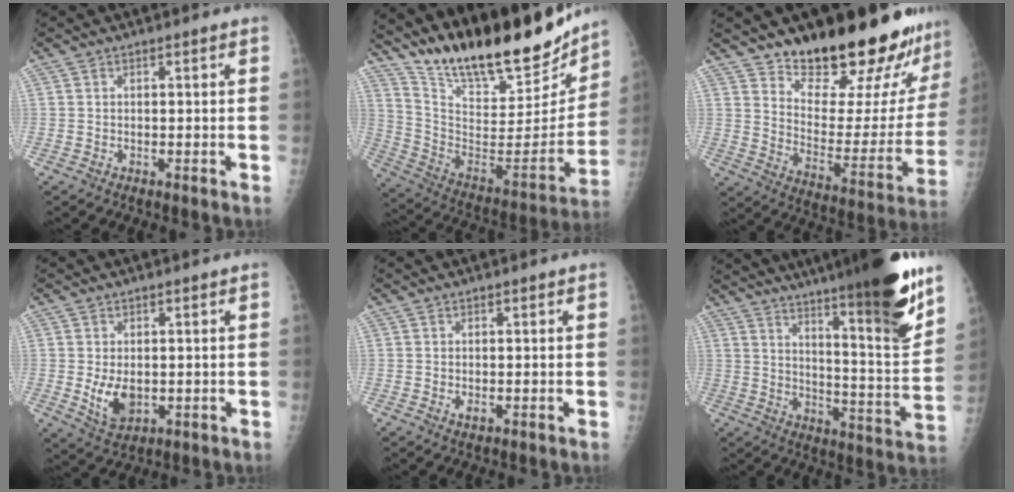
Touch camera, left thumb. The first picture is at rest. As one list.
[{"total": 27.3, "force": [22.4, 8.3, 13.1], "torque": [-0.187, -0.099, 0.356]}, {"total": 25.3, "force": [20.9, 7.6, 12.2], "torque": [-0.140, -0.151, 0.290]}, {"total": 5.8, "force": [-0.3, 3.8, 4.4], "torque": [-0.069, -0.014, 0.008]}, {"total": 1.1, "force": [0.0, 0.7, 0.8], "torque": [-0.012, -0.002, 0.001]}, {"total": 25.9, "force": [18.1, 2.9, 18.3], "torque": [-0.255, -0.090, 0.268]}]